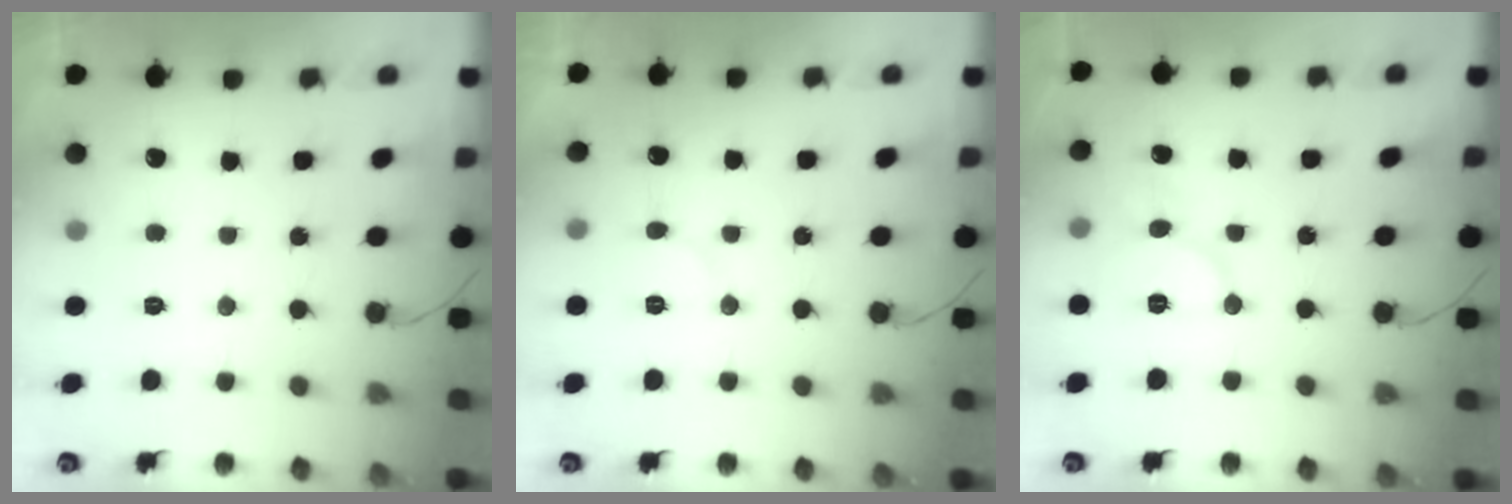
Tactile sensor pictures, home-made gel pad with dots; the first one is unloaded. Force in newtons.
{"total": 6.7, "press": 6.7, "slide": 0.8}
{"total": 8.4, "press": 8.3, "slide": 0.9}